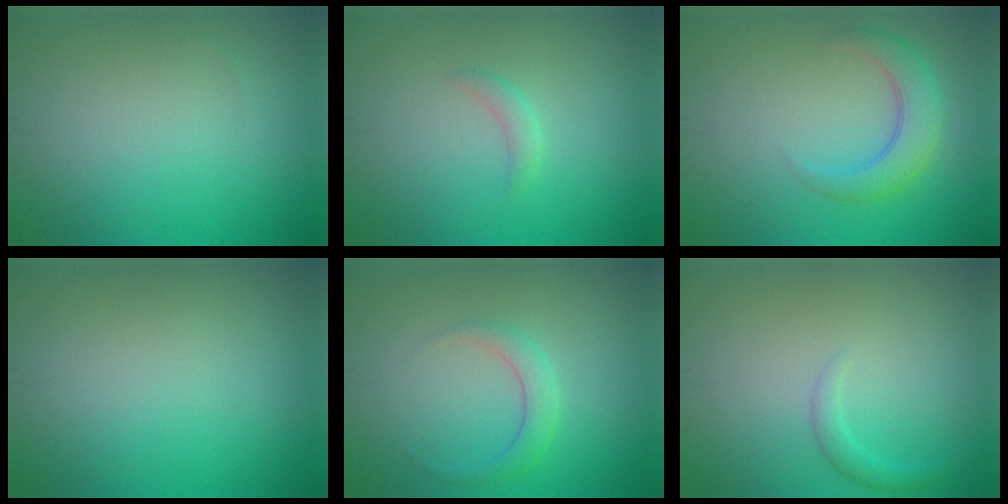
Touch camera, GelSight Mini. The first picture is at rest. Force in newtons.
{"total": 1.2, "press": 1.1, "slide": 0.0}
{"total": 3.5, "press": 3.5, "slide": 0.1}
{"total": 0.0}
{"total": 2.0, "press": 2.0, "slide": 0.1}
{"total": 1.4, "press": 1.4, "slide": 0.1}